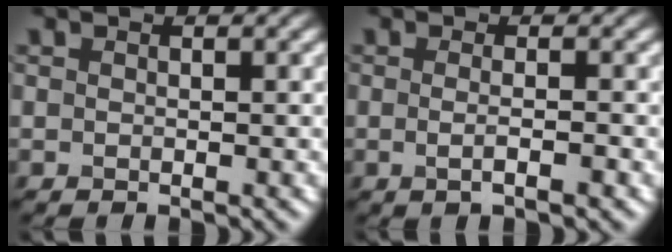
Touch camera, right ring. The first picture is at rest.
{"total": 2.5, "force": [-0.3, 0.9, 2.3], "torque": [-0.019, -0.005, -0.013]}